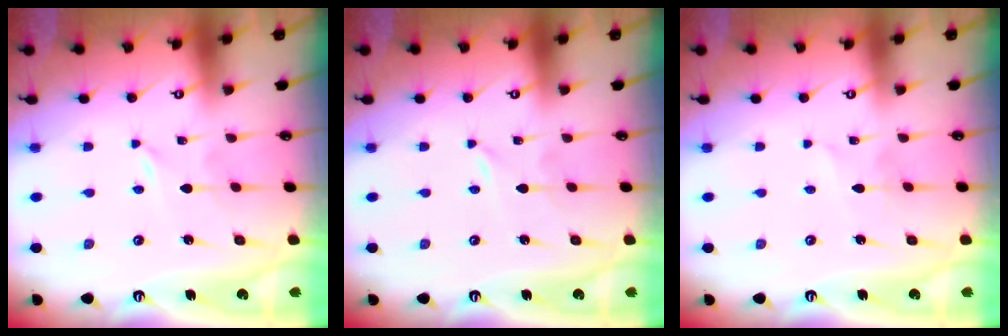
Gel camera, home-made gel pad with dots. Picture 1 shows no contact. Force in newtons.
{"total": 0.0}
{"total": 1.6, "press": 1.6, "slide": 0.1}